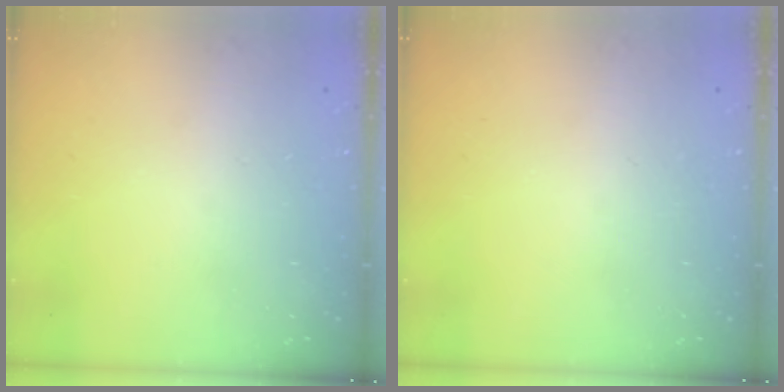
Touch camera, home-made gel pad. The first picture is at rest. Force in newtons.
{"total": 0.0}